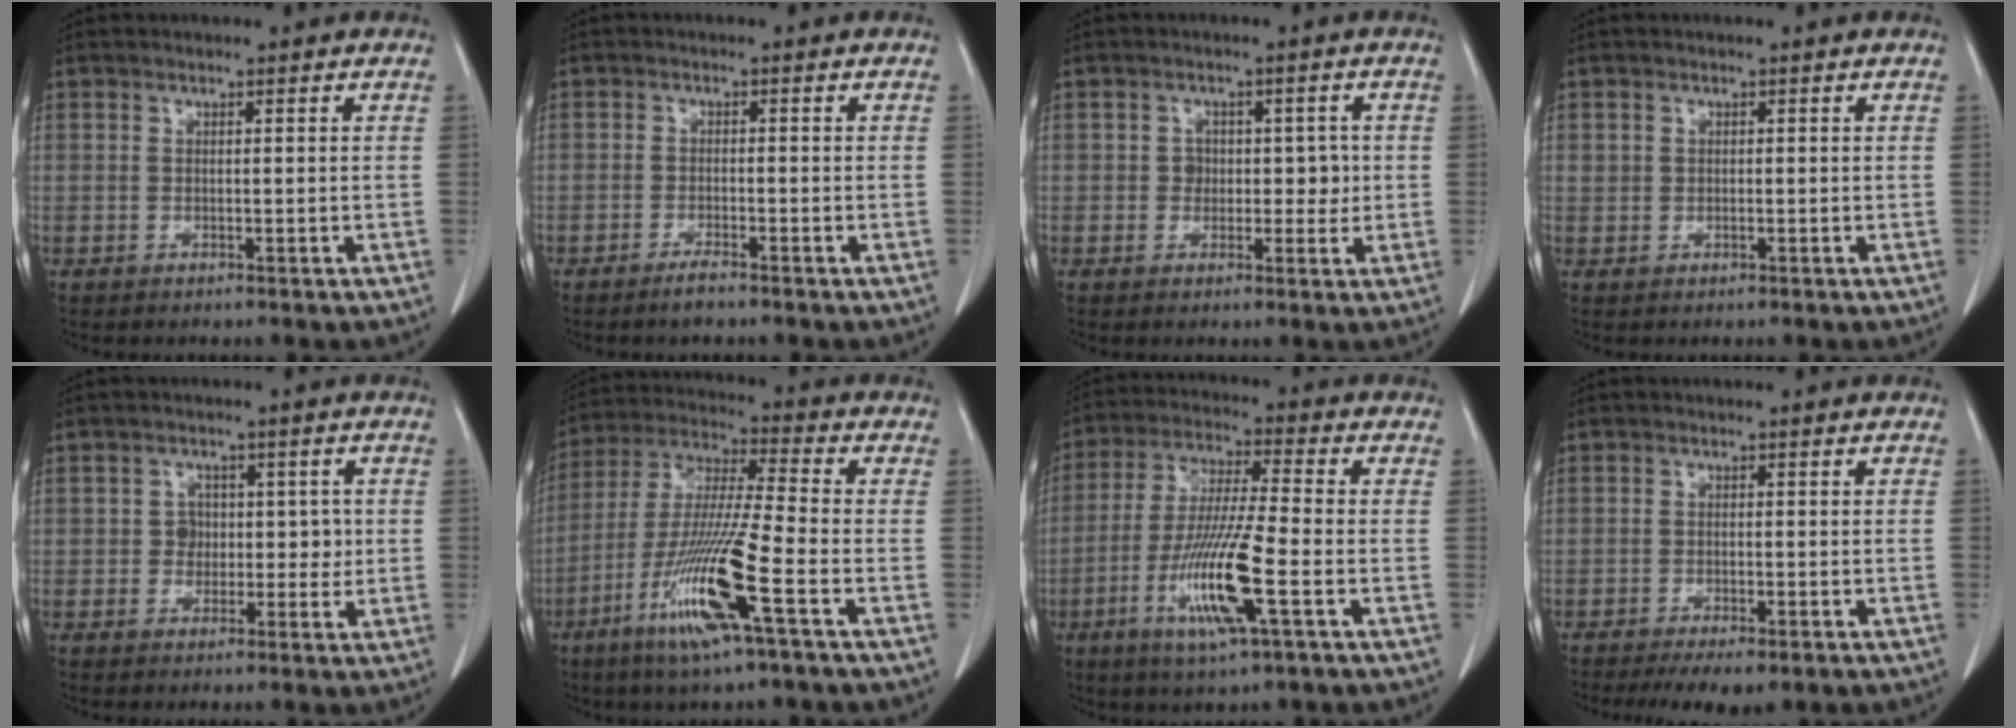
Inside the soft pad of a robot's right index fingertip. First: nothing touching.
{"total": 2.1, "force": [-1.7, 0.1, 1.2], "torque": [-0.028, -0.004, -0.031]}
{"total": 4.0, "force": [0.0, 3.1, 2.5], "torque": [-0.015, 0.012, 0.001]}
{"total": 1.0, "force": [0.3, 0.9, 0.3], "torque": [0.002, 0.007, 0.004]}
{"total": 4.0, "force": [0.1, 3.6, 1.9], "torque": [-0.005, 0.016, 0.000]}
{"total": 15.4, "force": [-6.7, -0.1, 13.8], "torque": [-0.285, -0.023, -0.130]}
{"total": 13.3, "force": [-4.6, 0.6, 12.5], "torque": [-0.250, -0.019, -0.087]}
{"total": 6.6, "force": [-4.8, 2.1, 4.1], "torque": [-0.055, -0.011, -0.067]}